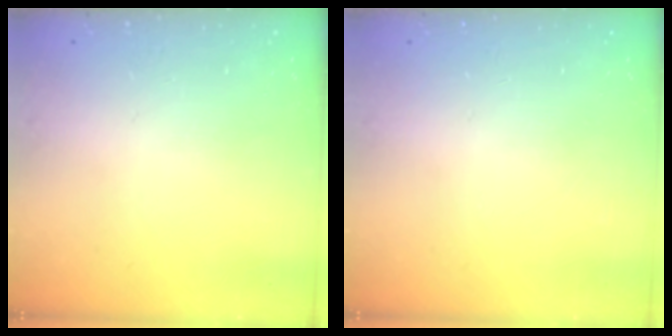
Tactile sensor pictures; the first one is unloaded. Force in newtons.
{"total": 0.0}